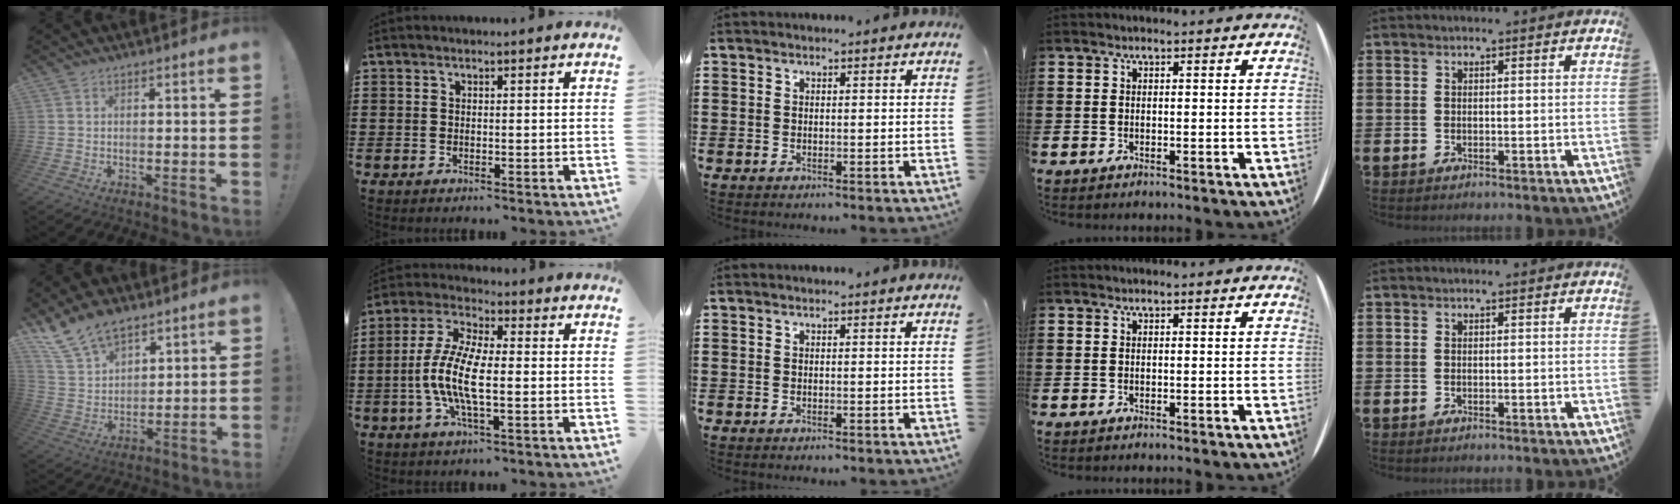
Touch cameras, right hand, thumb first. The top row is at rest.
{"thumb": {"total": 12.9, "force": [9.9, 6.8, 4.7], "torque": [-0.103, -0.056, 0.194]}, "index": {"total": 9.2, "force": [-1.7, 2.6, 8.6], "torque": [-0.194, -0.015, -0.039]}}